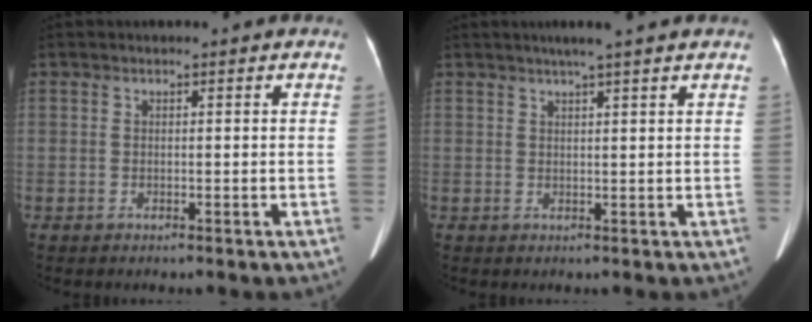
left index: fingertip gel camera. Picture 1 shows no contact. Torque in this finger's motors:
{"motor_torque": [-0.31, -0.93, 0.06, -0.01]}